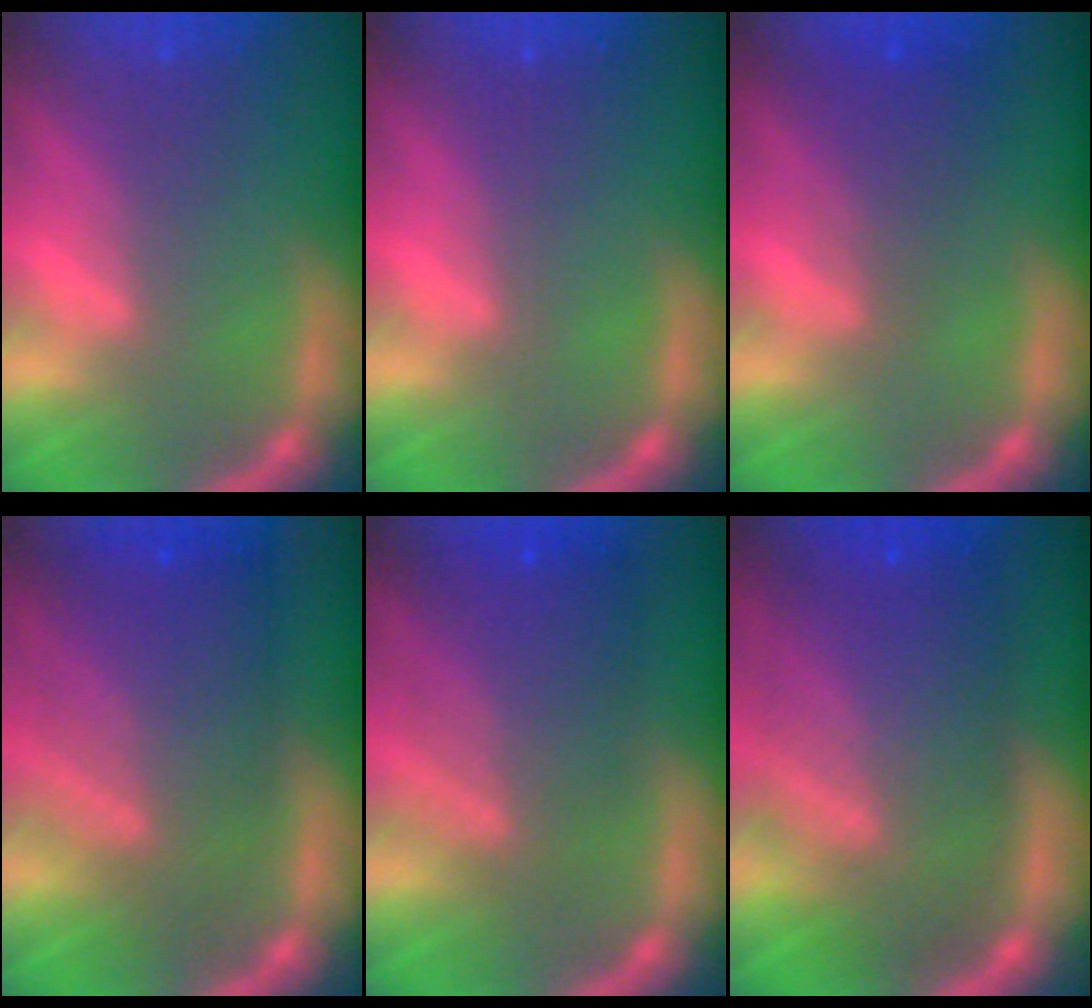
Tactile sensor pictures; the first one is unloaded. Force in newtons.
{"total": 0.0}
{"total": 2.4}
{"total": 8.1}
{"total": 6.6}
{"total": 10.0}